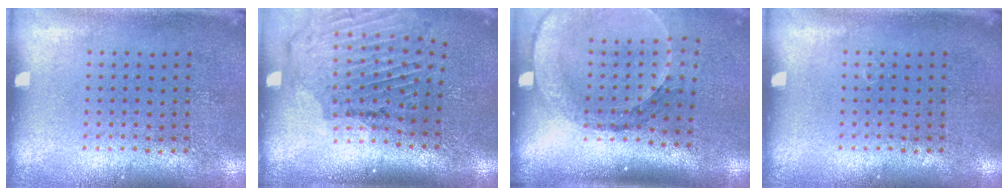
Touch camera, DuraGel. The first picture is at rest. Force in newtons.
{"total": 2.0, "press": 1.9, "slide": 0.6}
{"total": 2.8, "press": 2.1, "slide": 1.9}
{"total": 0.0}